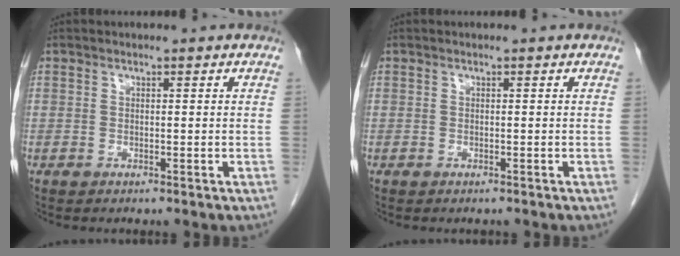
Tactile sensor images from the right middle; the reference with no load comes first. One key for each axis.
{"total": 0.0}